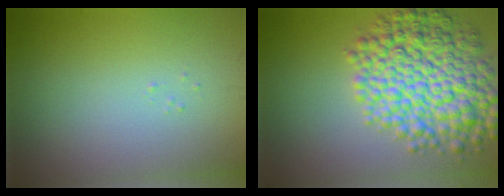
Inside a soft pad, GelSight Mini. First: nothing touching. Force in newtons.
{"total": 9.6, "press": 9.6, "slide": 0.1}